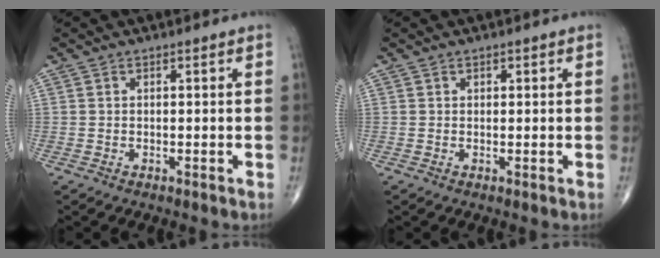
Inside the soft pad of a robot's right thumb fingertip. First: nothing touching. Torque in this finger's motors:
{"motor_torque": [0.00, -0.58, -0.41, -0.07, 0.01]}